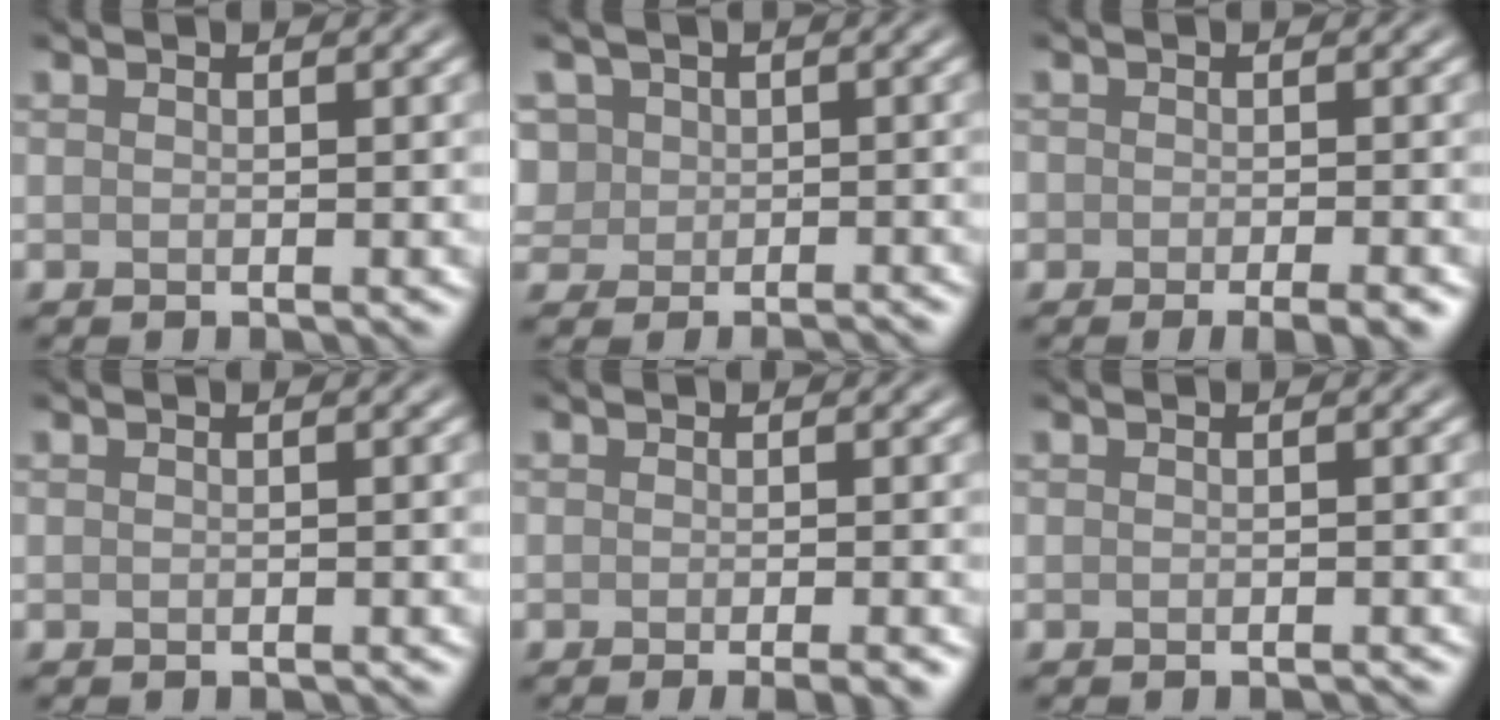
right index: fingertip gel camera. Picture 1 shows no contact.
{"total": 3.7, "force": [0.0, 3.5, 1.0], "torque": [-0.014, 0.016, -0.013]}
{"total": 3.7, "force": [-2.2, 1.5, 2.5], "torque": [-0.026, -0.004, -0.021]}
{"total": 0.0}
{"total": 2.5, "force": [-1.3, 0.6, 2.0], "torque": [-0.016, -0.003, -0.013]}
{"total": 0.7, "force": [-0.6, 0.1, 0.3], "torque": [-0.002, 0.000, -0.007]}